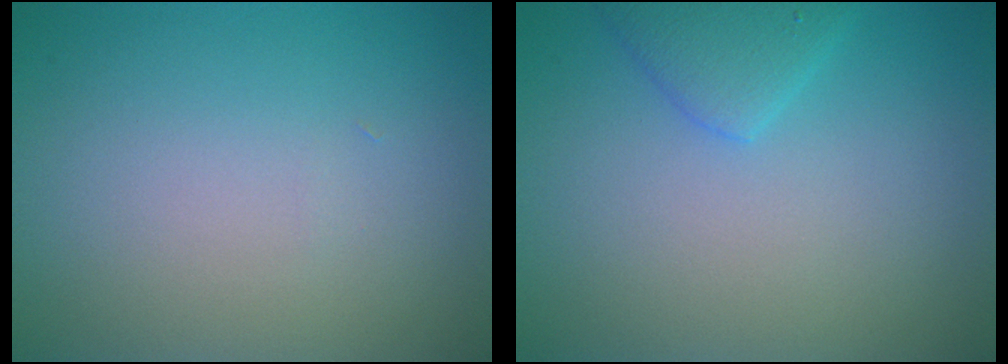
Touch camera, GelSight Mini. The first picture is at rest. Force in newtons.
{"total": 2.3, "press": 2.3, "slide": 0.1}